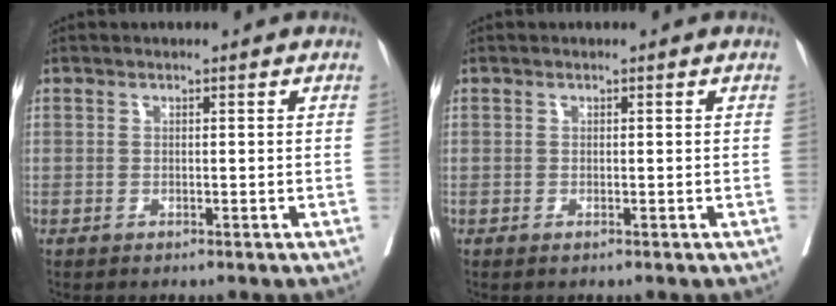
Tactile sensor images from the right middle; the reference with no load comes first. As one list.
[{"total": 0.0}]